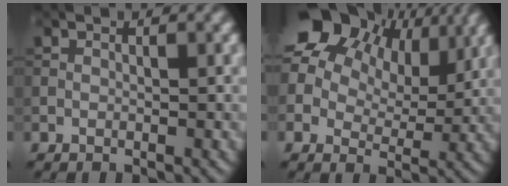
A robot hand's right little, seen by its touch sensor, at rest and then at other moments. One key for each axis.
{"total": 18.7, "fx": 9.6, "fy": 11.9, "fz": 10.7, "tx": -0.236, "ty": 0.058, "tz": 0.162}